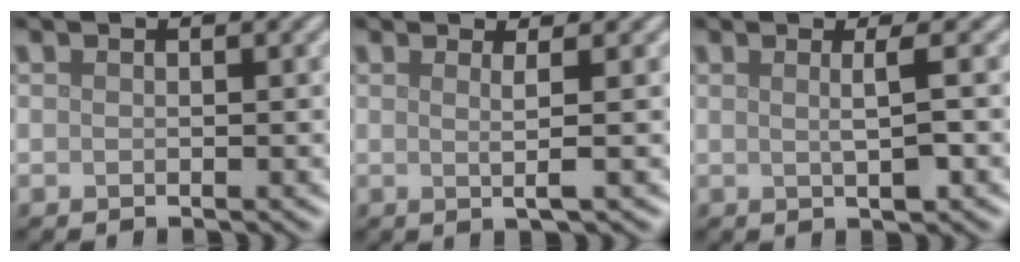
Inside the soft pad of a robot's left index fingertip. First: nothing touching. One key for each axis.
{"total": 2.0, "fx": 0.4, "fy": 0.4, "fz": 1.9, "tx": -0.037, "ty": 0.002, "tz": -0.003}
{"total": 2.3, "fx": 0.2, "fy": 0.5, "fz": 2.3, "tx": -0.038, "ty": 0.001, "tz": -0.001}